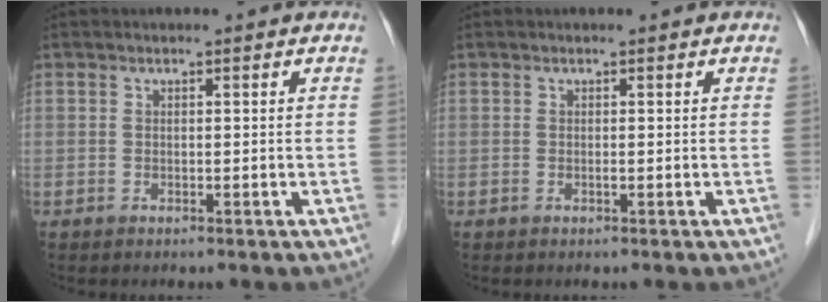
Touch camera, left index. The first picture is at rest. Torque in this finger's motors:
{"motor_torque": [0.13, 0.06, -0.02, 0.00]}